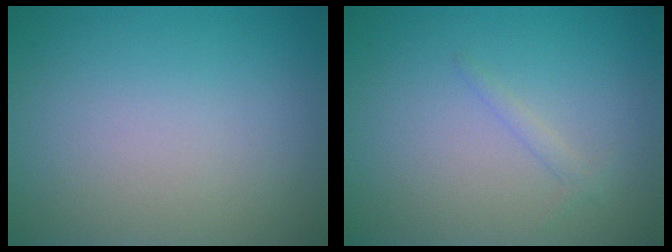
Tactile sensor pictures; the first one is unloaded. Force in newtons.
{"total": 0.9, "press": 0.9, "slide": 0.0}